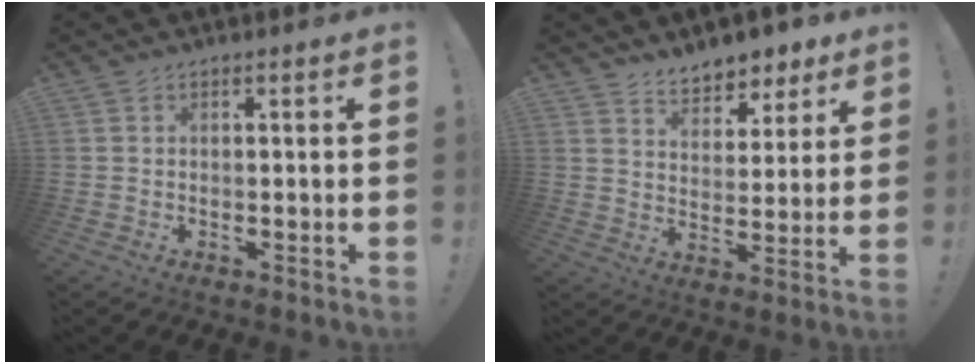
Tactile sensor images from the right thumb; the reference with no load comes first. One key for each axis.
{"total": 8.2, "fx": 6.9, "fy": 4.1, "fz": 1.8, "tx": -0.028, "ty": -0.052, "tz": 0.130}